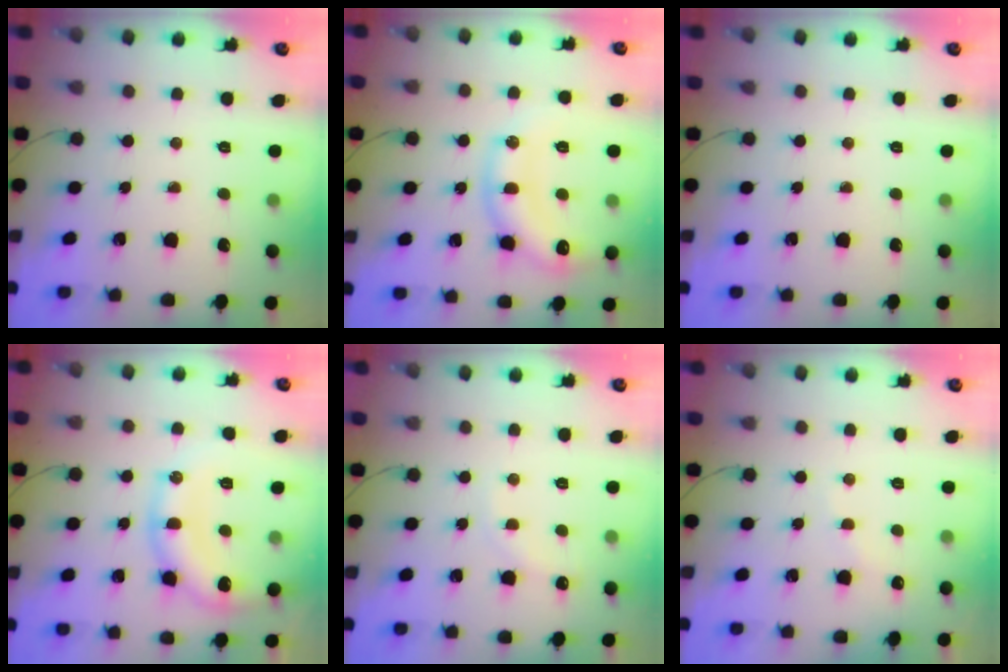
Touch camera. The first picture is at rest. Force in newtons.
{"total": 14.9, "press": 14.9, "slide": 1.2}
{"total": 0.0}
{"total": 14.3, "press": 14.3, "slide": 0.4}
{"total": 3.6, "press": 3.4, "slide": 0.9}
{"total": 5.3, "press": 5.2, "slide": 0.9}